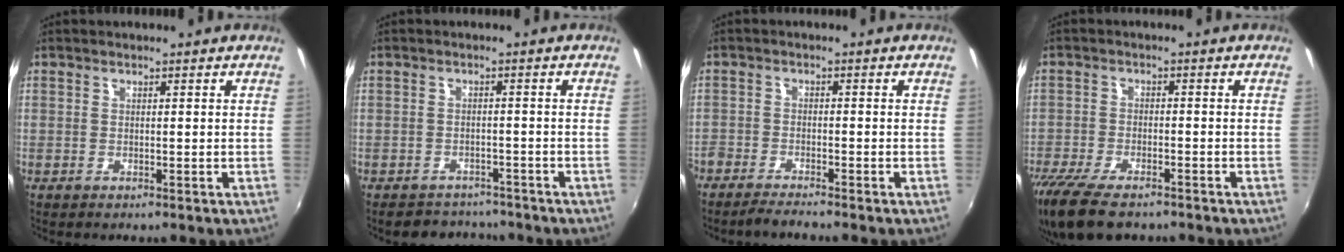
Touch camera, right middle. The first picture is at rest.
{"total": 6.6, "force": [-6.0, 2.6, 0.9], "torque": [-0.025, 0.003, -0.085]}
{"total": 4.0, "force": [-3.8, 0.3, 1.4], "torque": [-0.047, -0.015, -0.076]}
{"total": 12.7, "force": [-9.8, 4.3, 6.9], "torque": [-0.165, -0.045, -0.174]}